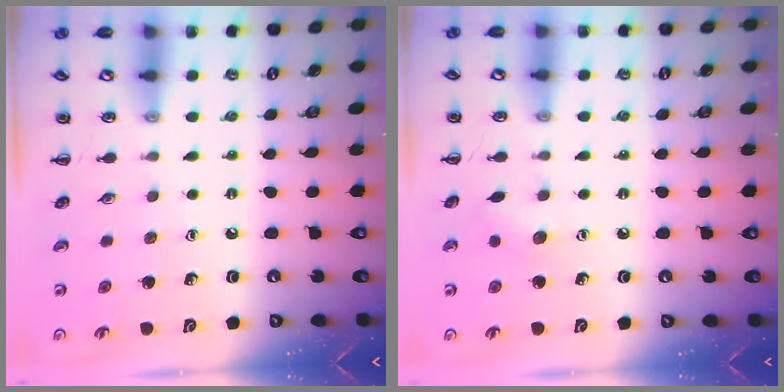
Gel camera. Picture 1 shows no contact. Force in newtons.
{"total": 5.1, "press": 5.0, "slide": 1.1}